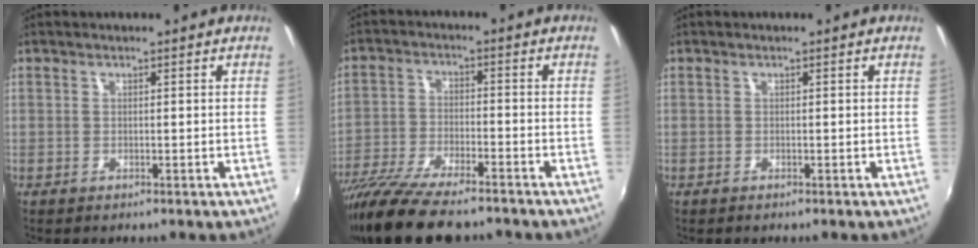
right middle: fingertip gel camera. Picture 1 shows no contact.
{"total": 16.0, "force": [-13.1, 3.6, 8.5], "torque": [-0.180, -0.038, -0.230]}
{"total": 0.0}